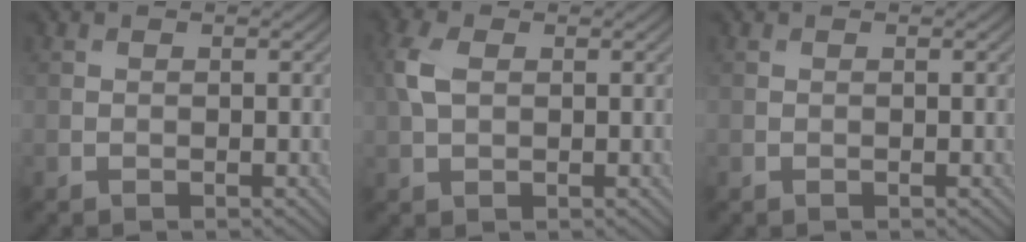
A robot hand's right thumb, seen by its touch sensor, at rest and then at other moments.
{"total": 3.7, "force": [0.8, 2.3, 2.8], "torque": [-0.078, 0.008, 0.013]}
{"total": 0.0}